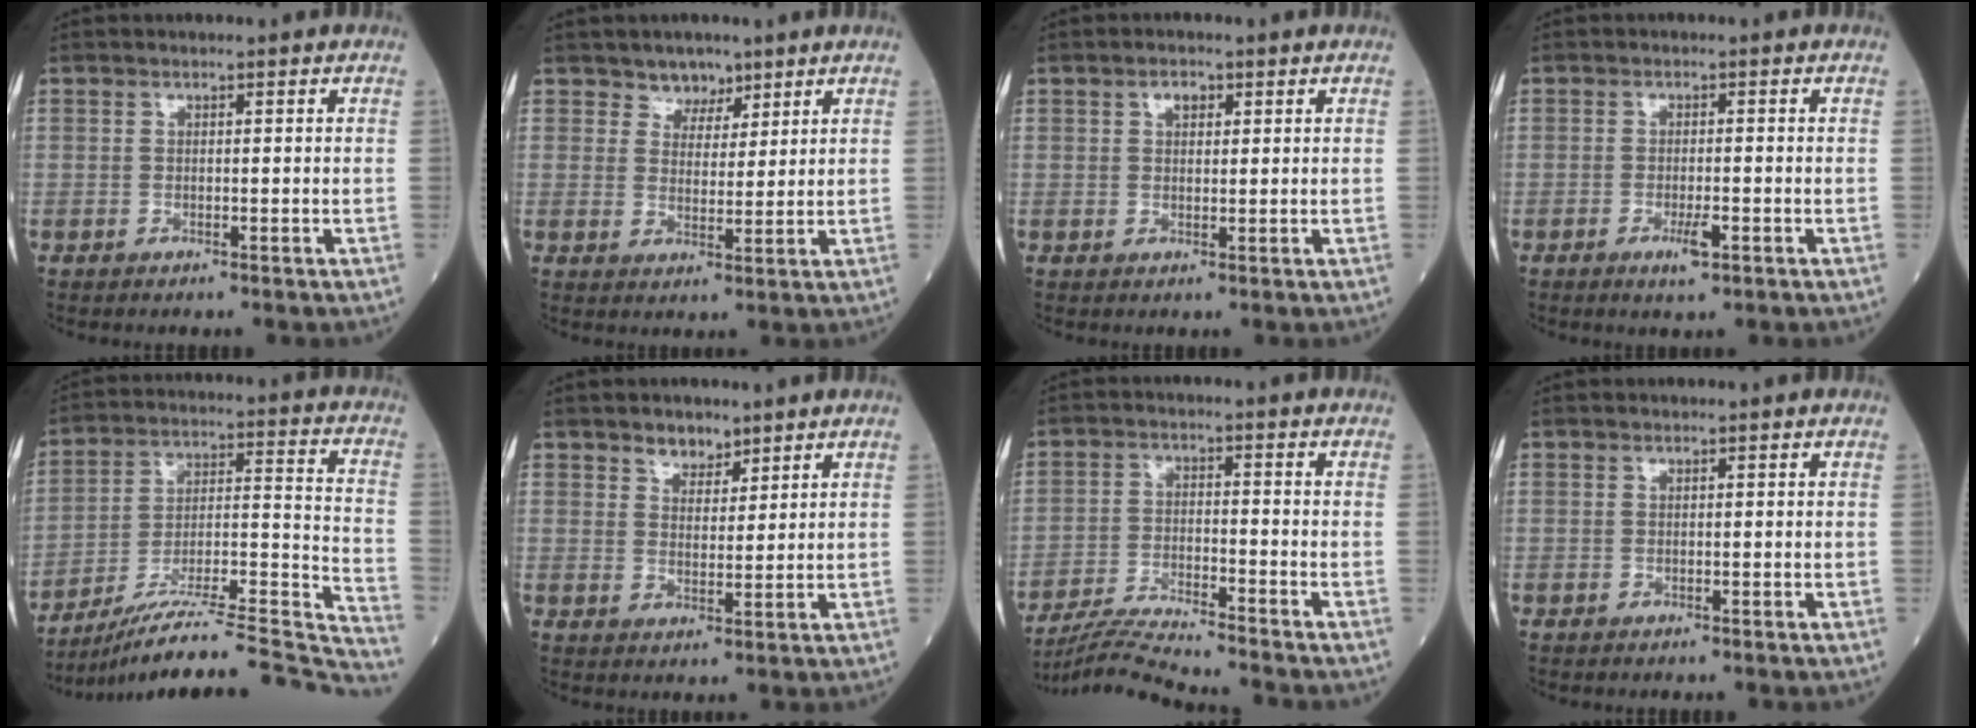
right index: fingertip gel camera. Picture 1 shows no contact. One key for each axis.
{"total": 3.7, "fx": 2.8, "fy": 2.4, "fz": 0.5, "tx": -0.001, "ty": 0.001, "tz": 0.045}
{"total": 2.0, "fx": 0.9, "fy": 1.2, "fz": 1.3, "tx": -0.022, "ty": 0.004, "tz": 0.015}
{"total": 2.6, "fx": -1.2, "fy": 0.5, "fz": 2.3, "tx": -0.038, "ty": -0.003, "tz": -0.018}
{"total": 27.5, "fx": -25.4, "fy": -0.4, "fz": 10.5, "tx": -0.102, "ty": -0.004, "tz": -0.375}
{"total": 3.5, "fx": 2.7, "fy": 1.9, "fz": 1.1, "tx": -0.017, "ty": 0.000, "tz": 0.048}
{"total": 8.7, "fx": -8.2, "fy": -1.4, "fz": 2.4, "tx": -0.041, "ty": -0.018, "tz": -0.147}
{"total": 0.0}